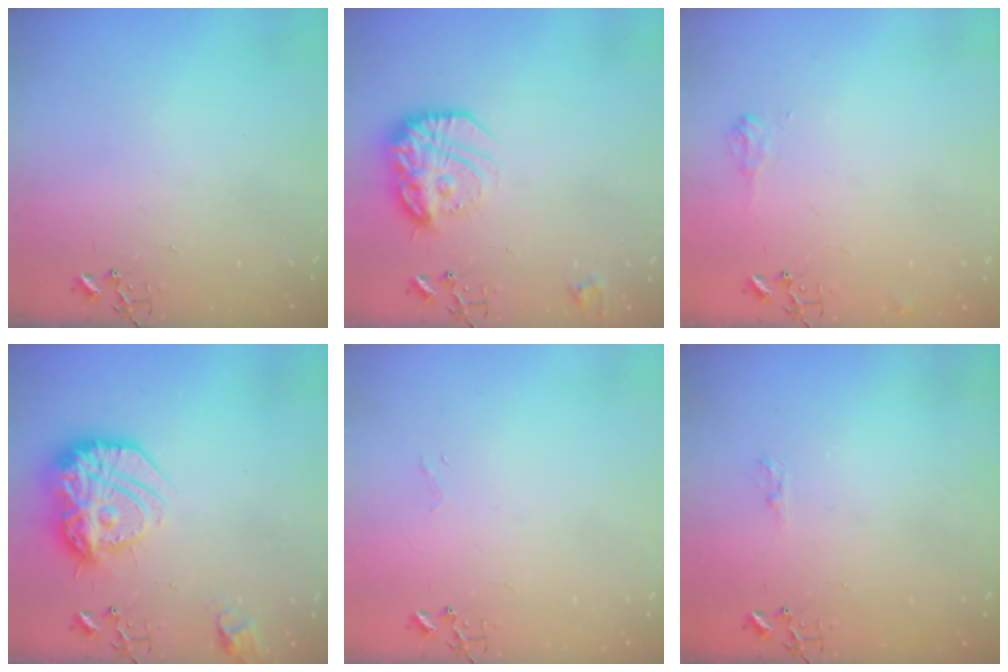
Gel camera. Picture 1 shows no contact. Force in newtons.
{"total": 18.0, "press": 18.0, "slide": 1.3}
{"total": 7.2, "press": 7.1, "slide": 0.9}
{"total": 20.7, "press": 20.6, "slide": 1.5}
{"total": 3.4, "press": 3.4, "slide": 0.3}
{"total": 5.1, "press": 5.1, "slide": 0.4}